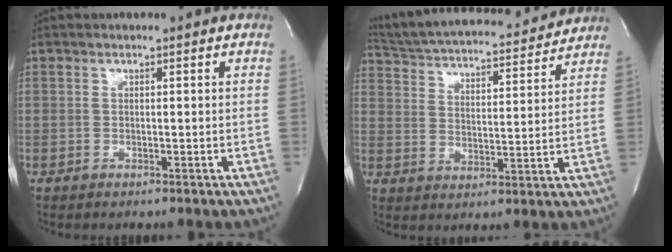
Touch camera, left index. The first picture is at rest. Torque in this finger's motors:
{"motor_torque": [0.30, -0.51, 0.06, 0.00]}